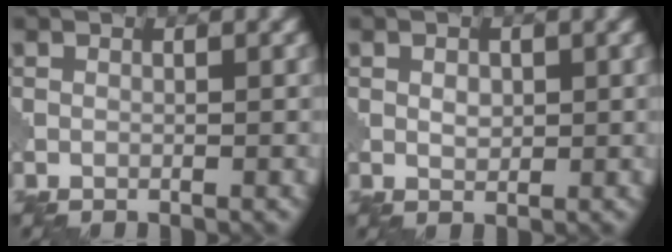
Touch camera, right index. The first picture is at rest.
{"total": 1.2, "force": [0.3, 0.9, 0.8], "torque": [-0.015, 0.001, 0.005]}